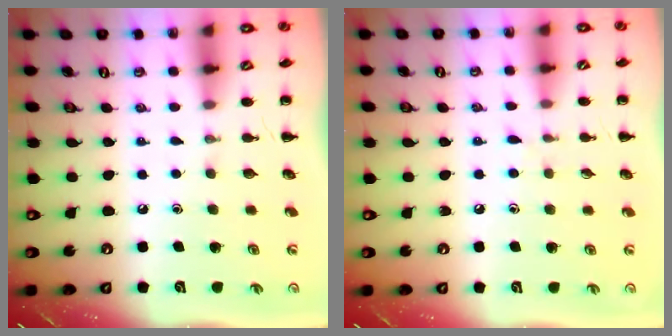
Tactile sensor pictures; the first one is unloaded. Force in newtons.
{"total": 5.1, "press": 4.8, "slide": 1.9}